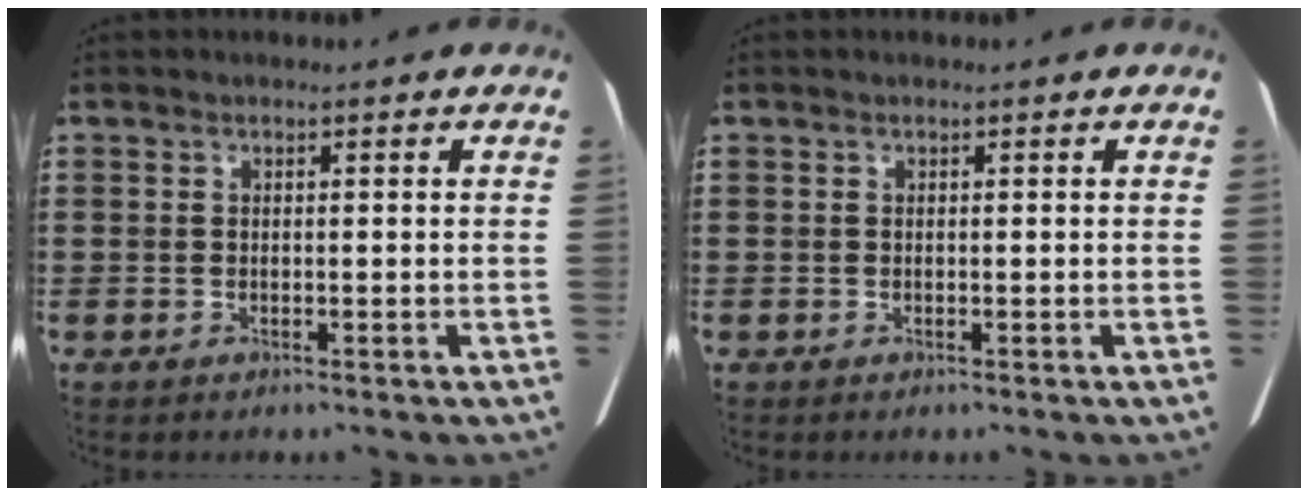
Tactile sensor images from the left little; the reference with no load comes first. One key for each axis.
{"total": 0.0}